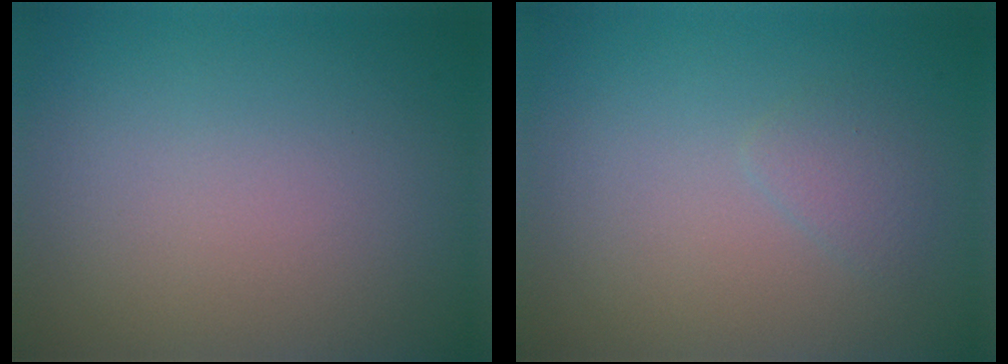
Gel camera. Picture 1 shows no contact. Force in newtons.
{"total": 1.1, "press": 1.1, "slide": 0.1}